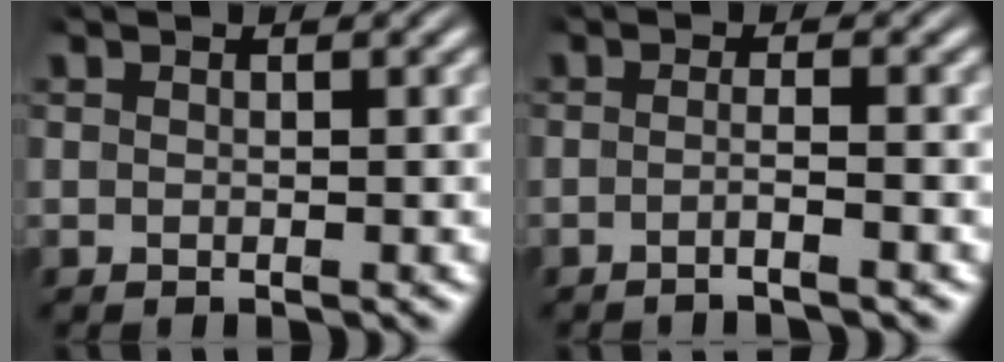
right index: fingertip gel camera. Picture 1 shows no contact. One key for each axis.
{"total": 2.0, "fx": -1.5, "fy": -0.5, "fz": 1.3, "tx": -0.025, "ty": -0.004, "tz": -0.027}